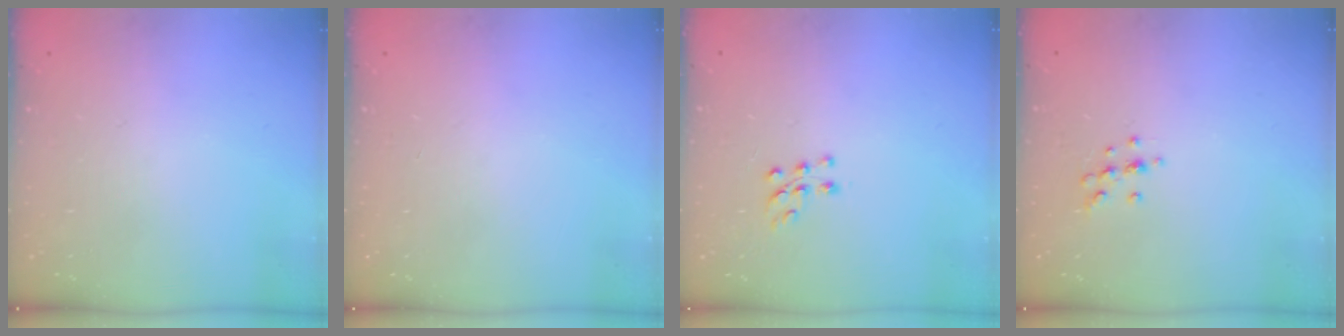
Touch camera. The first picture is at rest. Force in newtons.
{"total": 0.0}
{"total": 6.9, "press": 6.8, "slide": 0.6}
{"total": 6.5, "press": 6.2, "slide": 2.1}